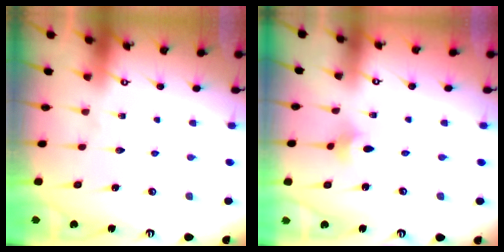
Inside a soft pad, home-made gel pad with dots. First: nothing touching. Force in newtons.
{"total": 2.1, "press": 2.1, "slide": 0.5}